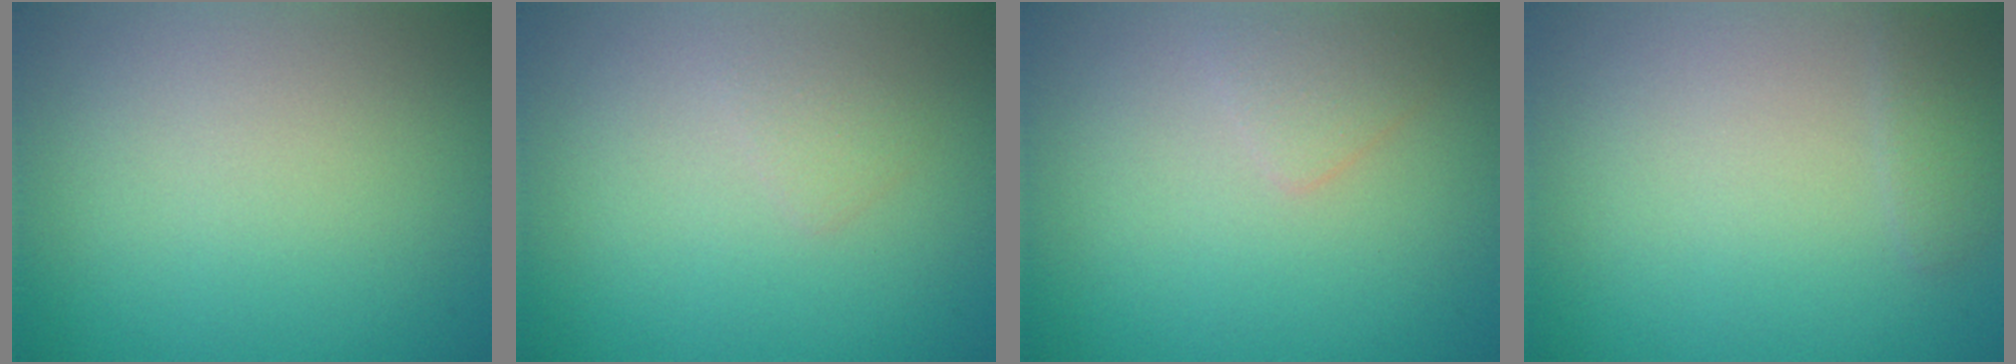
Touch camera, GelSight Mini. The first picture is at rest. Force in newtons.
{"total": 0.9, "press": 0.9, "slide": 0.0}
{"total": 1.2, "press": 1.2, "slide": 0.0}
{"total": 1.0, "press": 1.0, "slide": 0.2}